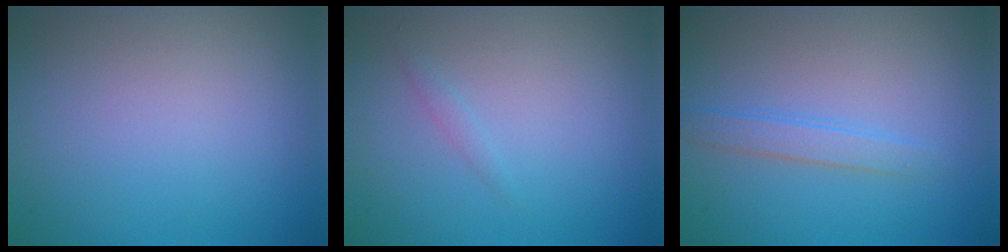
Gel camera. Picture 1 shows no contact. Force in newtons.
{"total": 0.7, "press": 0.7, "slide": 0.0}
{"total": 1.7, "press": 1.7, "slide": 0.0}